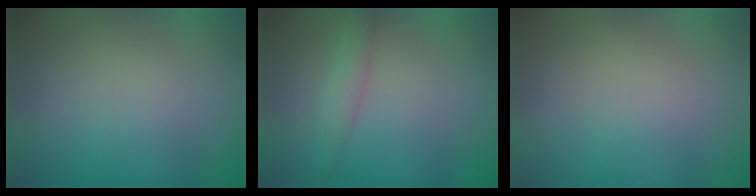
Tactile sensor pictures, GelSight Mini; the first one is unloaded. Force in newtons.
{"total": 1.8, "press": 1.7, "slide": 0.2}
{"total": 0.0}